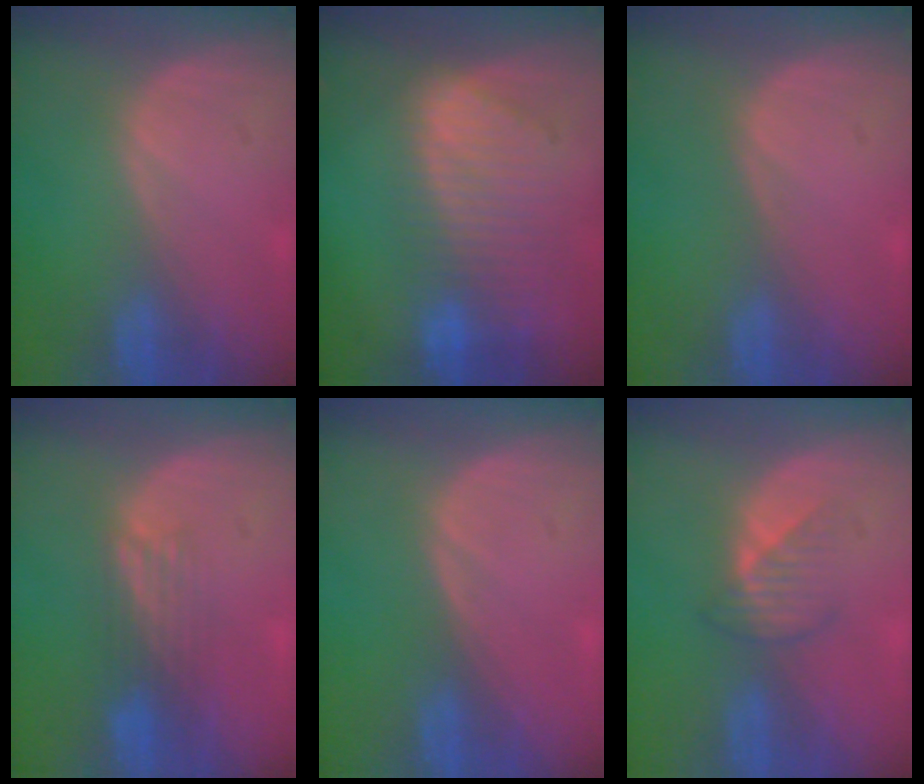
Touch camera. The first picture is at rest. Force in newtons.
{"total": 9.5, "press": 8.2, "slide": 4.6}
{"total": 0.0}
{"total": 4.0, "press": 3.3, "slide": 2.2}
{"total": 0.0}
{"total": 3.4, "press": 3.2, "slide": 1.2}